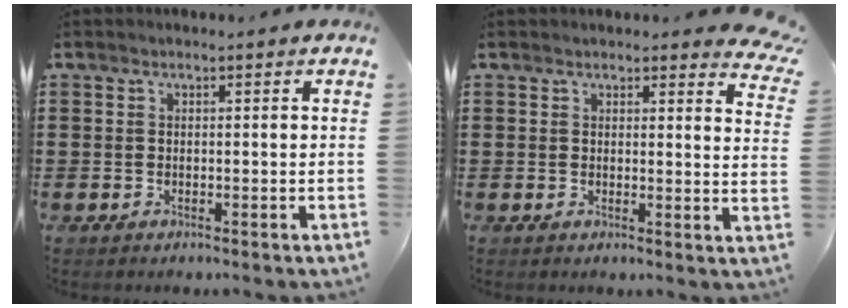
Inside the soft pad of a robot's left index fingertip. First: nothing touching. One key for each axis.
{"total": 2.8, "fx": 2.6, "fy": 0.3, "fz": 0.8, "tx": -0.008, "ty": -0.013, "tz": 0.046}